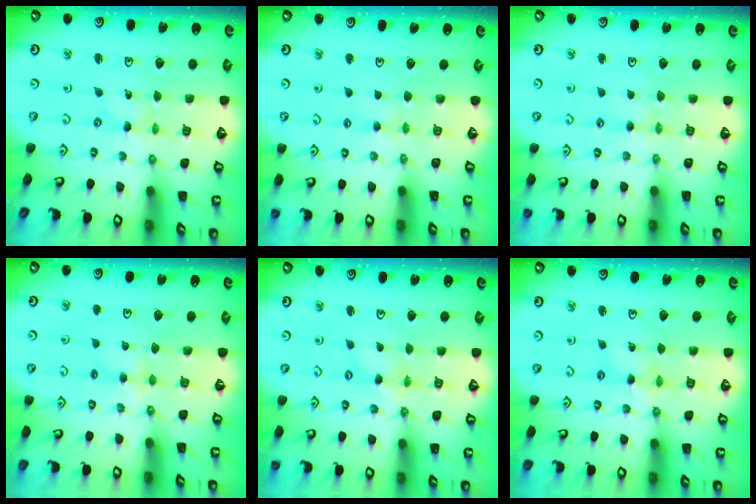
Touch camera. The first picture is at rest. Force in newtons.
{"total": 3.0, "press": 3.0, "slide": 0.4}
{"total": 2.3, "press": 2.3, "slide": 0.4}
{"total": 2.7, "press": 2.7, "slide": 0.4}
{"total": 2.5, "press": 2.5, "slide": 0.3}
{"total": 1.6, "press": 1.5, "slide": 0.2}